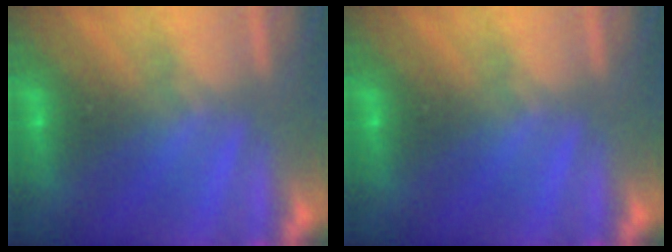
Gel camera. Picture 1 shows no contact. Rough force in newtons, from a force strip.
{"total": 0.0}